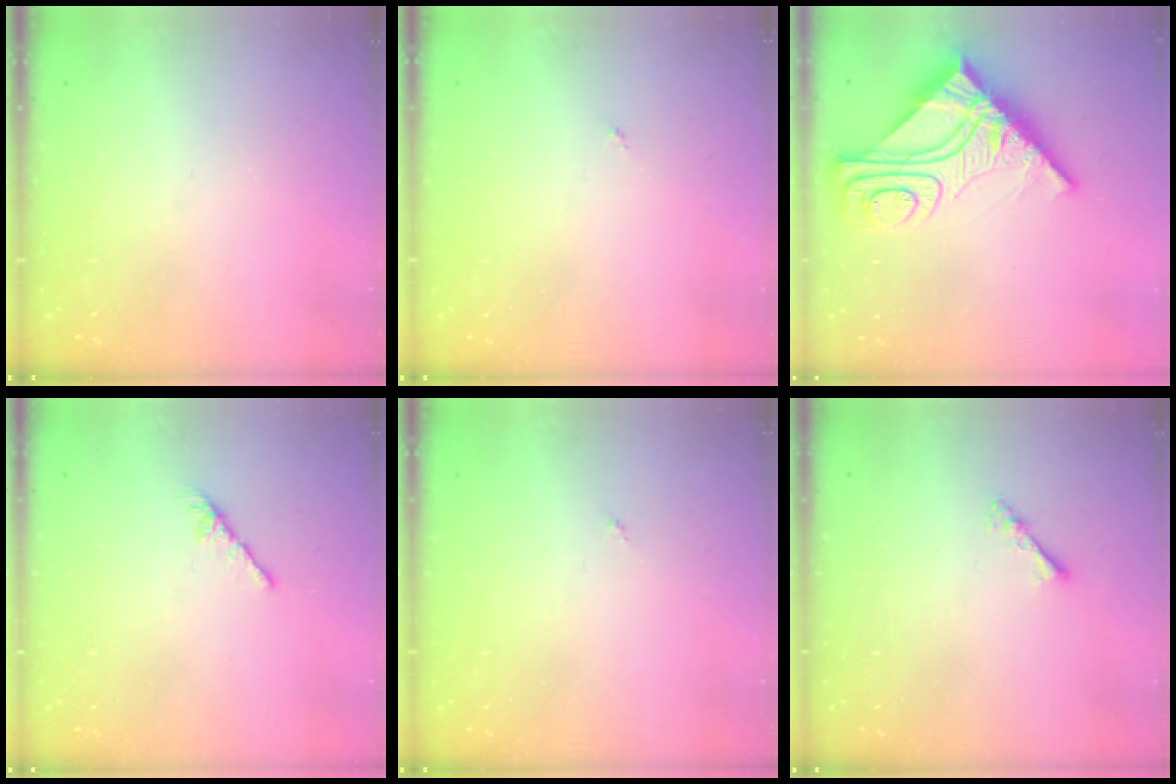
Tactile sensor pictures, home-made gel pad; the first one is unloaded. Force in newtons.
{"total": 0.0}
{"total": 15.8, "press": 15.7, "slide": 1.6}
{"total": 0.0}
{"total": 0.0}
{"total": 2.9, "press": 2.8, "slide": 0.4}